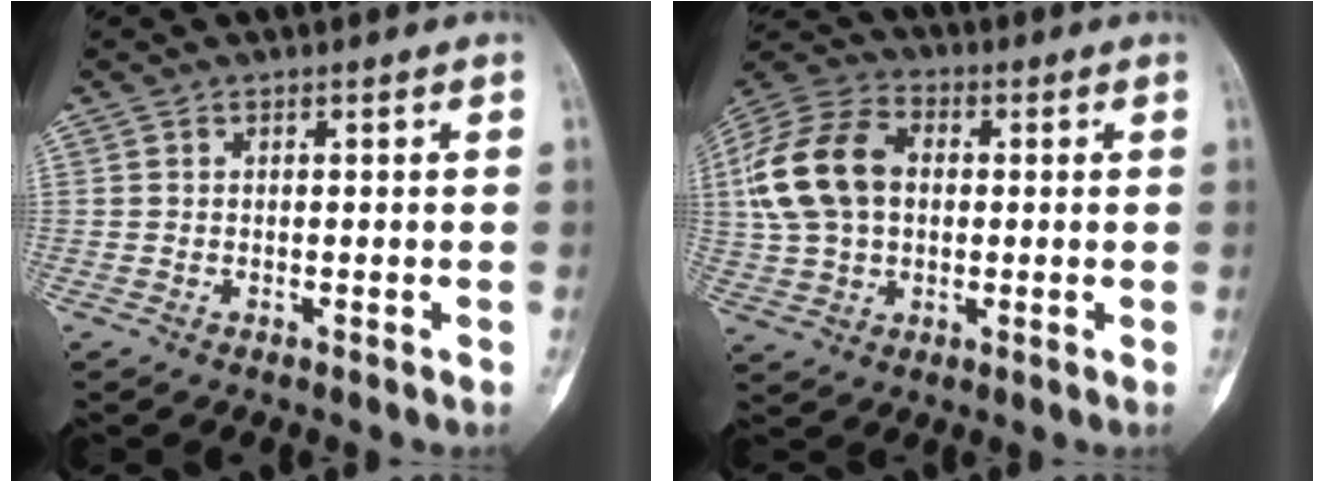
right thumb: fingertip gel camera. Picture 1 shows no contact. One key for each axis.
{"total": 16.0, "fx": 1.8, "fy": 11.1, "fz": 11.4, "tx": -0.221, "ty": 0.025, "tz": 0.030}